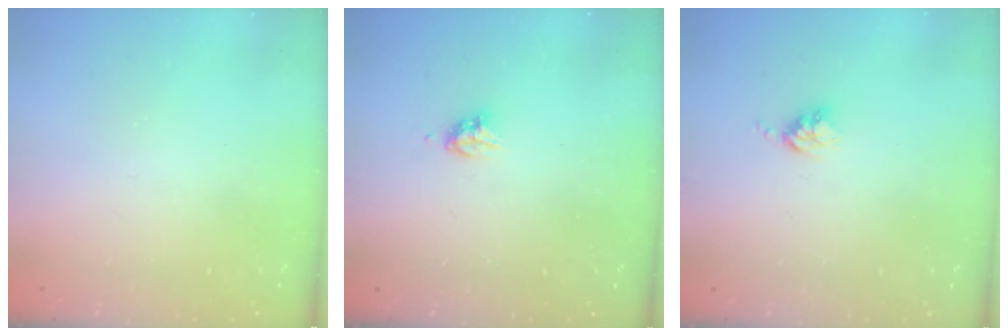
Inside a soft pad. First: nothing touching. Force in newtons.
{"total": 4.2, "press": 4.1, "slide": 0.5}
{"total": 3.4, "press": 3.4, "slide": 0.4}